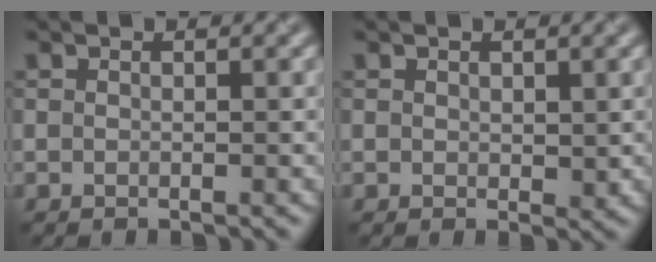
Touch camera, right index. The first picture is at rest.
{"total": 1.0, "force": [0.6, 0.6, 0.6], "torque": [-0.014, -0.001, 0.014]}